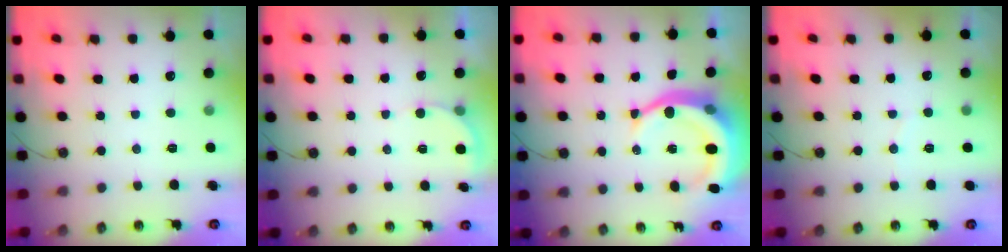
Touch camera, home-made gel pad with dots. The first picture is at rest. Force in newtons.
{"total": 3.8, "press": 3.8, "slide": 0.3}
{"total": 12.7, "press": 12.6, "slide": 1.6}
{"total": 2.3, "press": 2.0, "slide": 1.0}